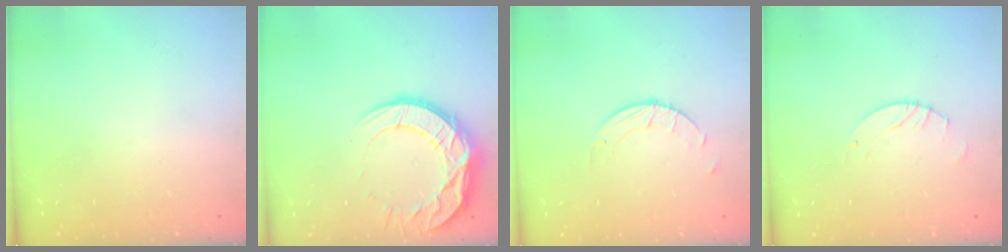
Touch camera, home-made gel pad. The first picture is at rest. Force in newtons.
{"total": 14.6, "press": 14.6, "slide": 1.1}
{"total": 2.6, "press": 2.6, "slide": 0.2}
{"total": 2.5, "press": 2.5, "slide": 0.1}